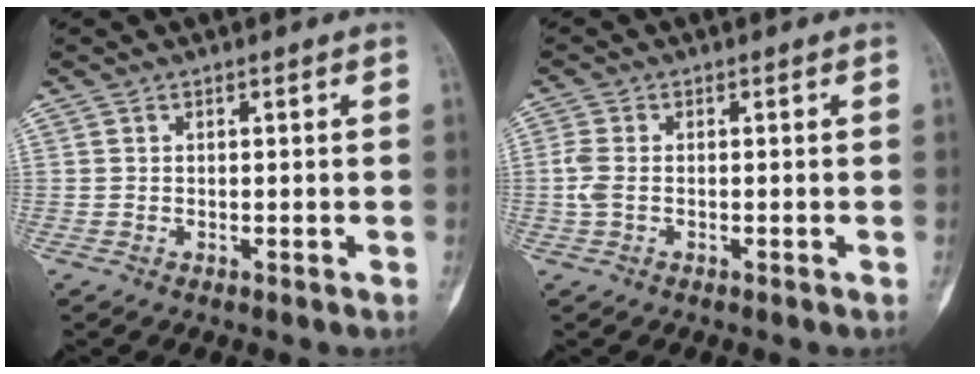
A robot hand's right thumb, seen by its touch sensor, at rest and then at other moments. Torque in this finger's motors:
{"motor_torque": [-0.26, 0.33, 0.20, 0.17, 0.02]}